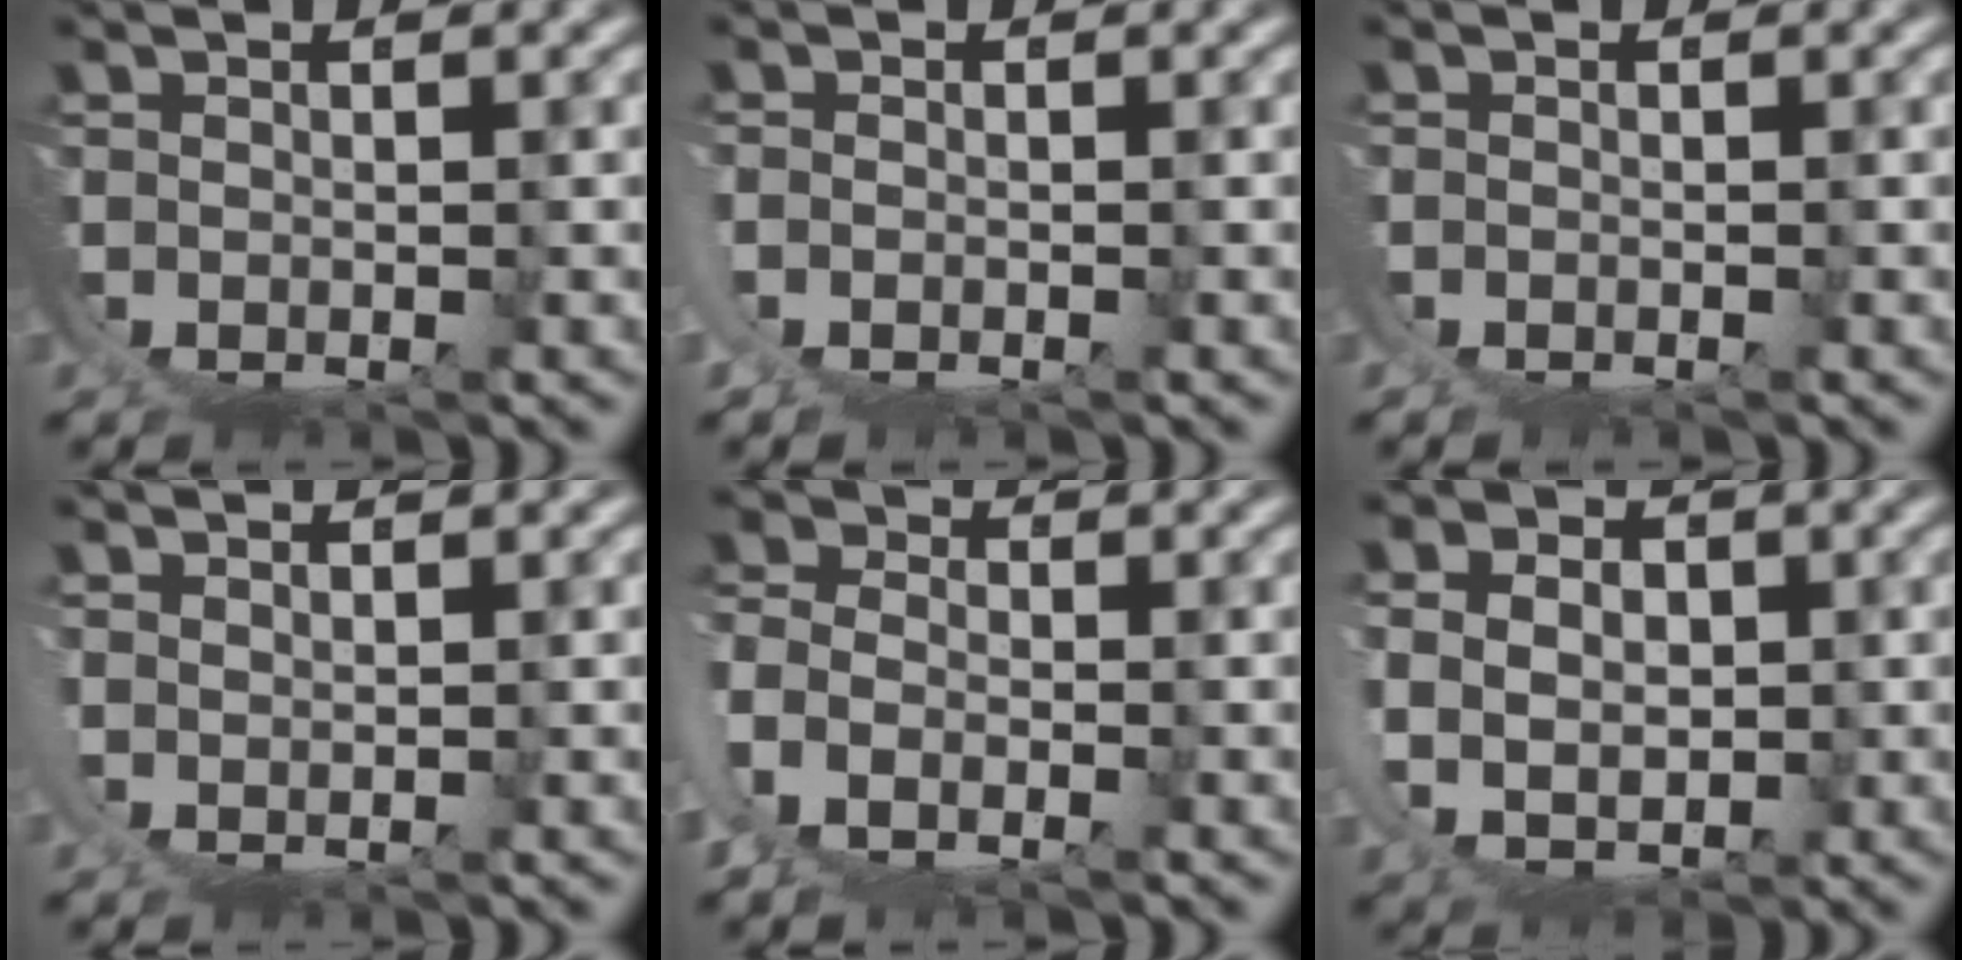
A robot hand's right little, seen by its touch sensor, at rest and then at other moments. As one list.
[{"total": 1.5, "force": [0.4, 1.2, 0.8], "torque": [-0.026, -0.003, 0.007]}, {"total": 0.0}, {"total": 1.4, "force": [1.3, -0.4, 0.0], "torque": [-0.003, 0.003, 0.021]}, {"total": 7.2, "force": [2.5, 5.7, 3.6], "torque": [-0.091, 0.000, 0.028]}, {"total": 5.3, "force": [2.1, 3.5, 3.4], "torque": [-0.065, -0.016, 0.044]}]